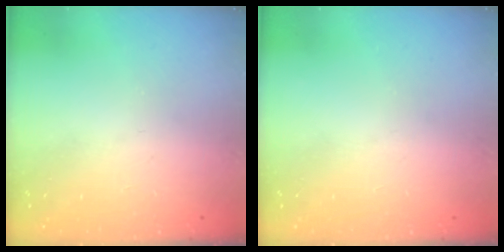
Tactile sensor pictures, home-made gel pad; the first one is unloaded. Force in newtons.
{"total": 0.0}